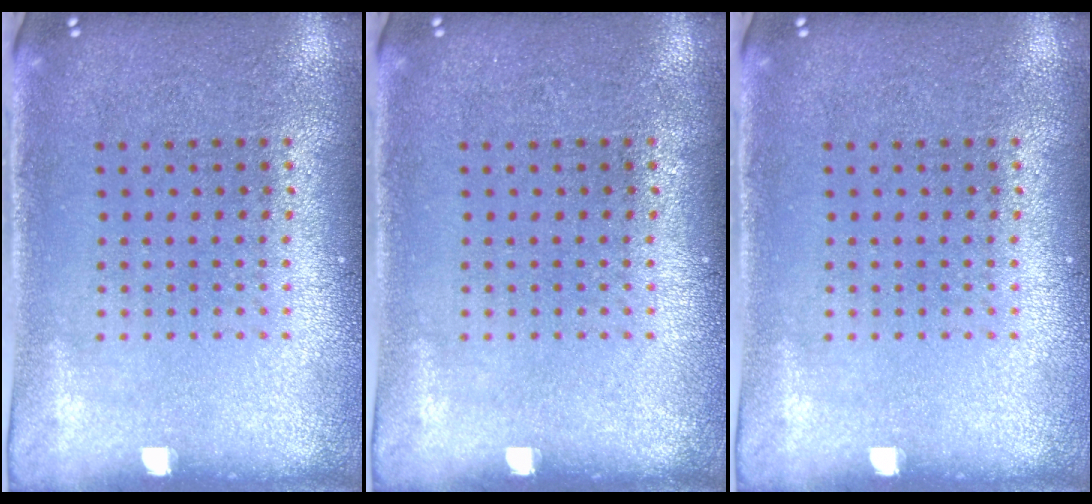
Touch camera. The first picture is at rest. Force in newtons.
{"total": 0.0}
{"total": 0.0}